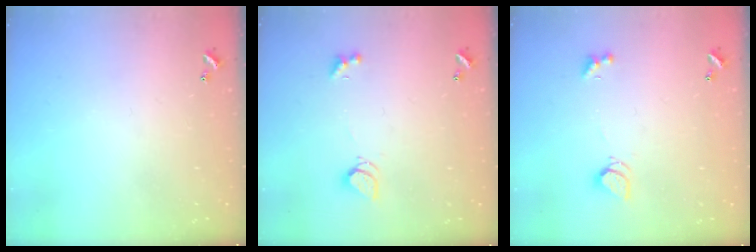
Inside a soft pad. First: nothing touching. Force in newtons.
{"total": 2.5, "press": 2.5, "slide": 0.6}
{"total": 2.5, "press": 2.5, "slide": 0.6}